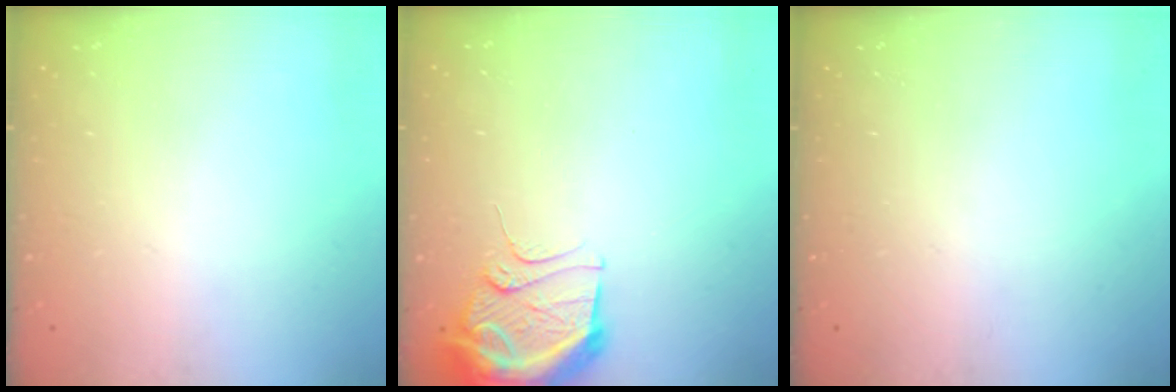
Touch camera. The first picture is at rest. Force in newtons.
{"total": 11.0, "press": 11.0, "slide": 0.9}
{"total": 0.0}